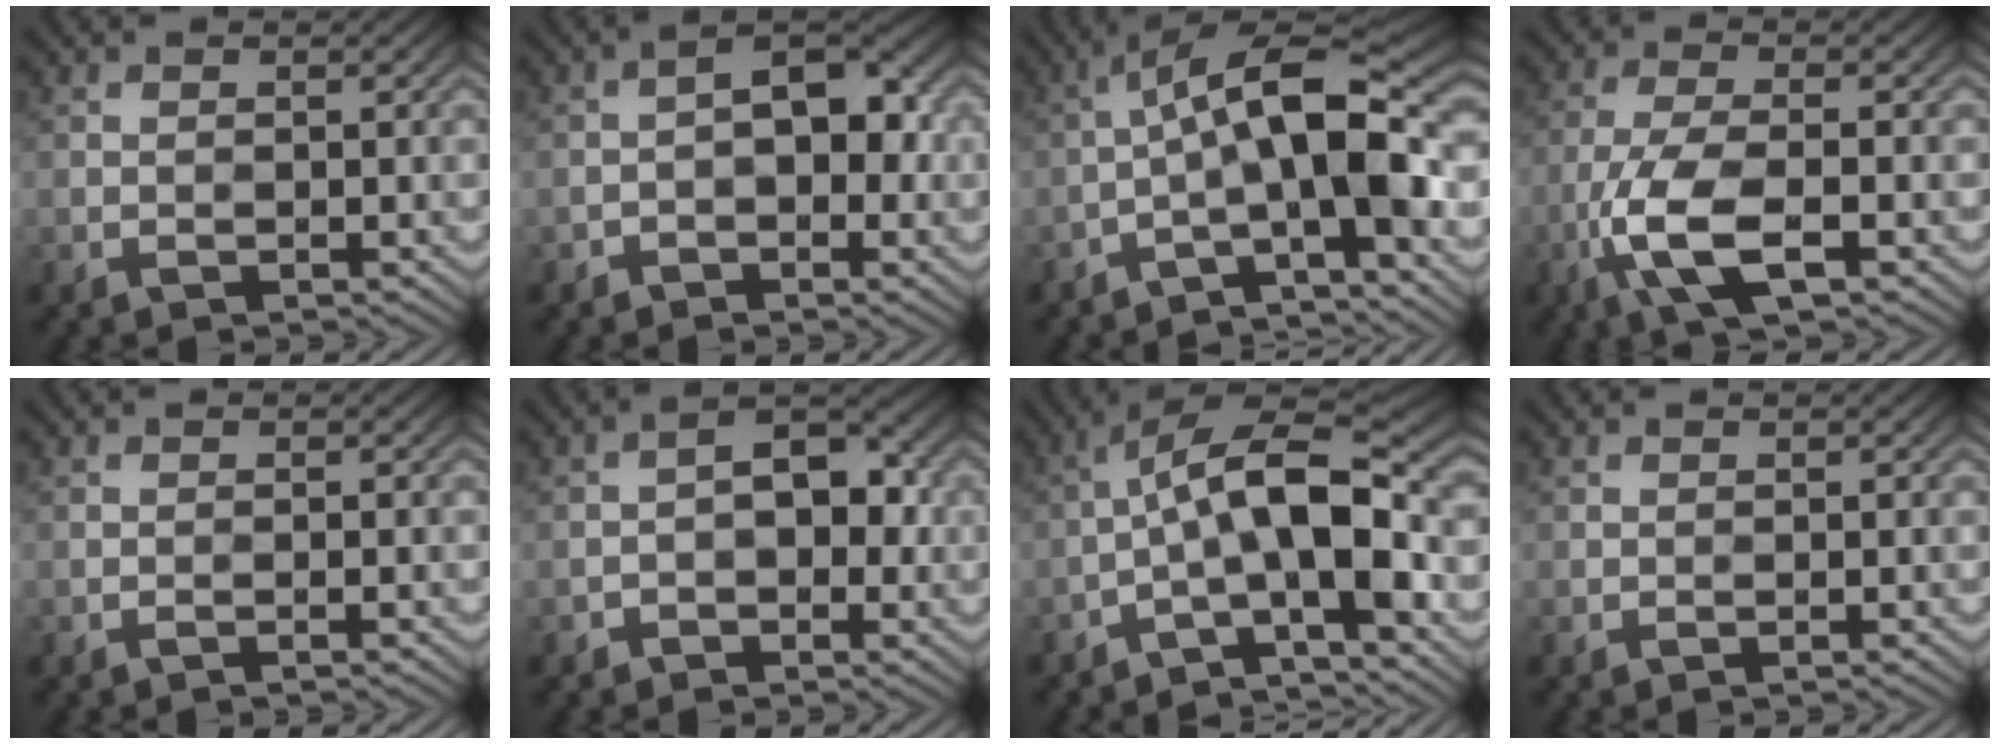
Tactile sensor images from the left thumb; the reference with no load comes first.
{"total": 4.9, "force": [-0.9, 2.3, 4.2], "torque": [-0.056, 0.009, -0.014]}
{"total": 14.3, "force": [-2.1, 4.3, 13.4], "torque": [-0.206, 0.016, -0.029]}
{"total": 7.6, "force": [-2.8, 2.8, 6.5], "torque": [-0.146, -0.001, -0.061]}
{"total": 0.9, "force": [-0.5, 0.1, 0.7], "torque": [-0.003, 0.003, -0.014]}
{"total": 4.0, "force": [-0.8, 2.1, 3.3], "torque": [-0.044, 0.010, -0.015]}
{"total": 13.1, "force": [-2.5, 4.2, 12.1], "torque": [-0.193, 0.017, -0.039]}
{"total": 0.0}